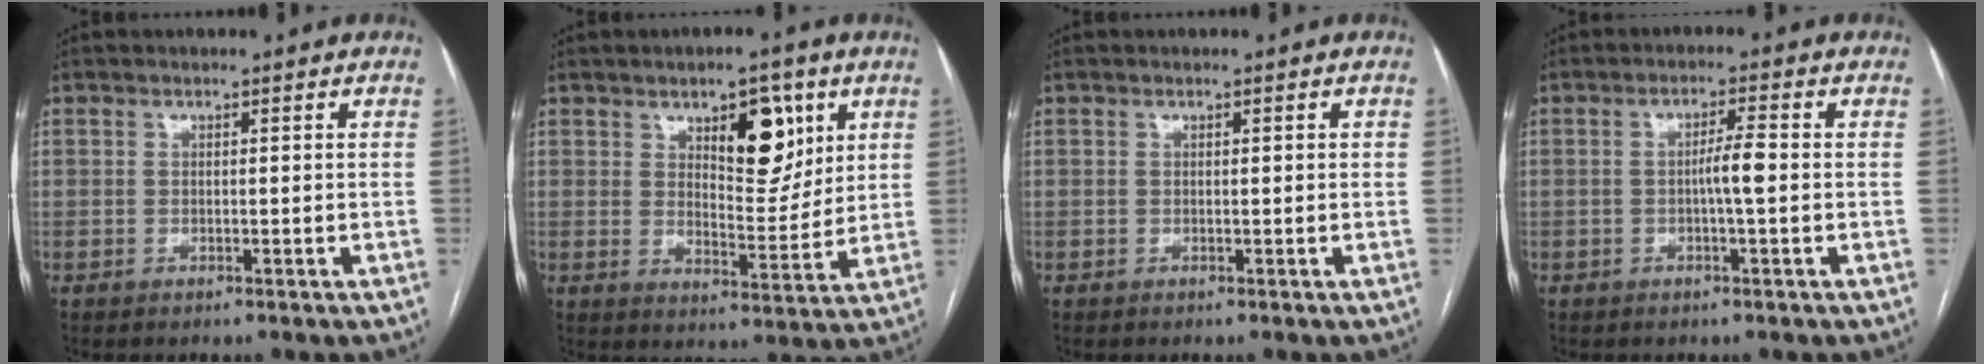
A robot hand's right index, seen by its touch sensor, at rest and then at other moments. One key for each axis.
{"total": 9.3, "fx": 4.5, "fy": 3.8, "fz": 7.2, "tx": -0.103, "ty": 0.000, "tz": 0.072}
{"total": 0.5, "fx": 0.1, "fy": 0.1, "fz": 0.5, "tx": -0.007, "ty": 0.001, "tz": 0.001}
{"total": 3.4, "fx": -0.4, "fy": -0.1, "fz": 3.4, "tx": -0.058, "ty": 0.001, "tz": -0.008}